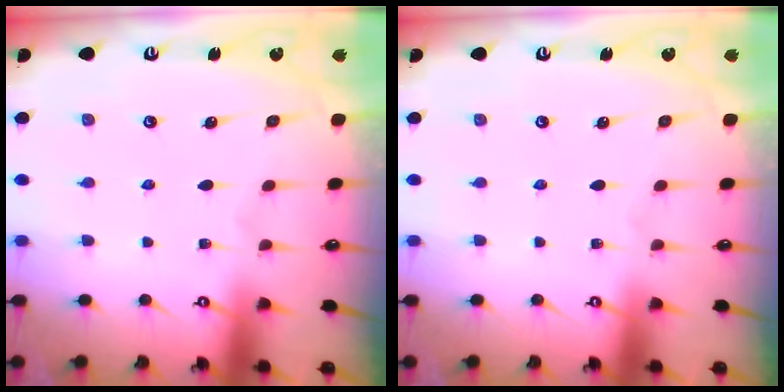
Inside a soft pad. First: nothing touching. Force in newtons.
{"total": 0.0}